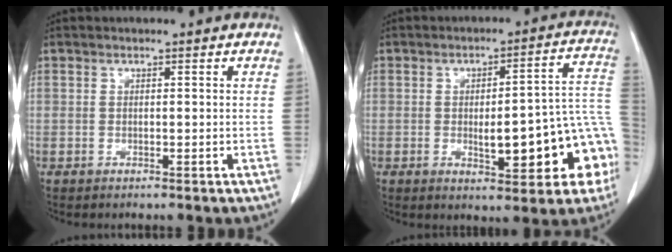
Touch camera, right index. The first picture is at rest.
{"total": 15.3, "force": [-3.9, 4.1, 14.2], "torque": [-0.124, 0.043, -0.035]}